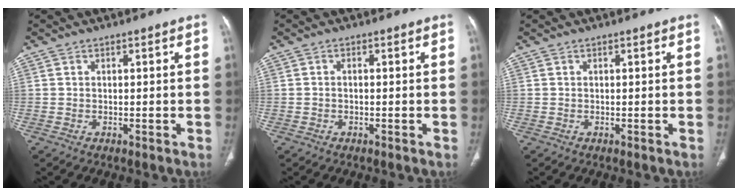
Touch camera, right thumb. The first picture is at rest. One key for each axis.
{"total": 0.6, "fx": -0.2, "fy": 0.4, "fz": 0.5, "tx": -0.008, "ty": 0.001, "tz": -0.006}
{"total": 0.0}